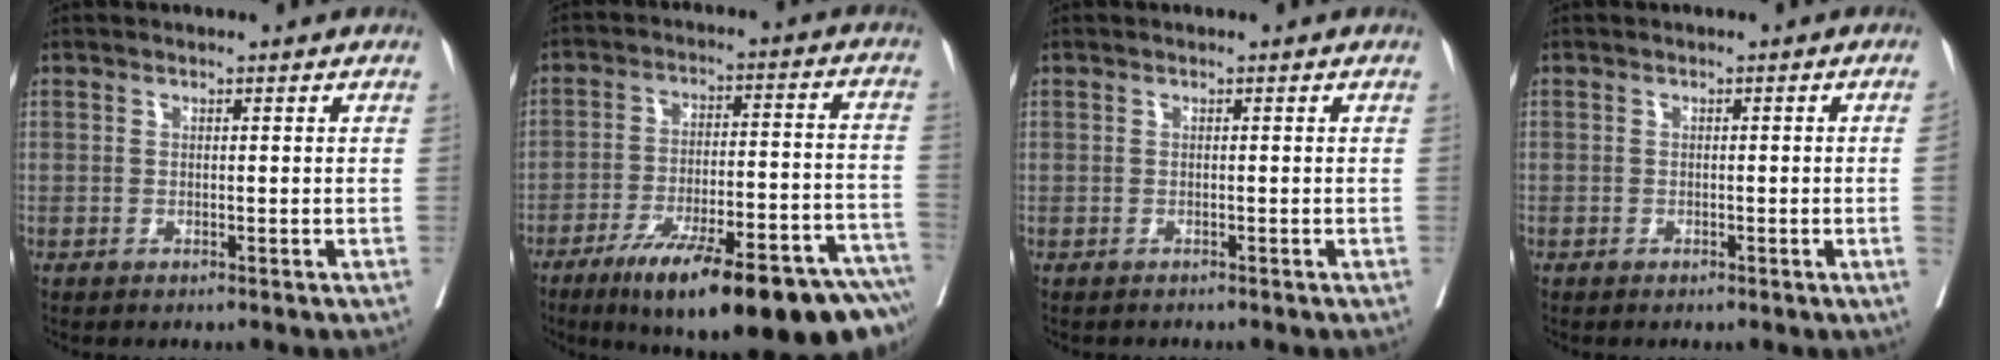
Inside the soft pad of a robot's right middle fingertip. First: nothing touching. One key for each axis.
{"total": 24.6, "fx": -17.1, "fy": 3.6, "fz": 17.3, "tx": -0.182, "ty": 0.008, "tz": -0.252}
{"total": 0.6, "fx": -0.5, "fy": 0.4, "fz": -0.1, "tx": -0.006, "ty": 0.003, "tz": -0.010}
{"total": 1.4, "fx": -0.4, "fy": -0.4, "fz": 1.3, "tx": -0.017, "ty": 0.001, "tz": -0.005}